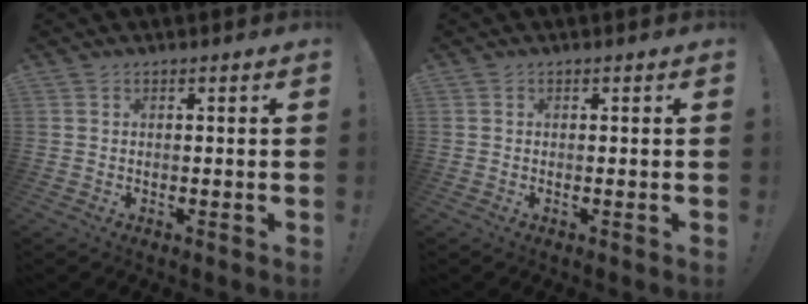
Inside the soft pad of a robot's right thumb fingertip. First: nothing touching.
{"total": 0.0}